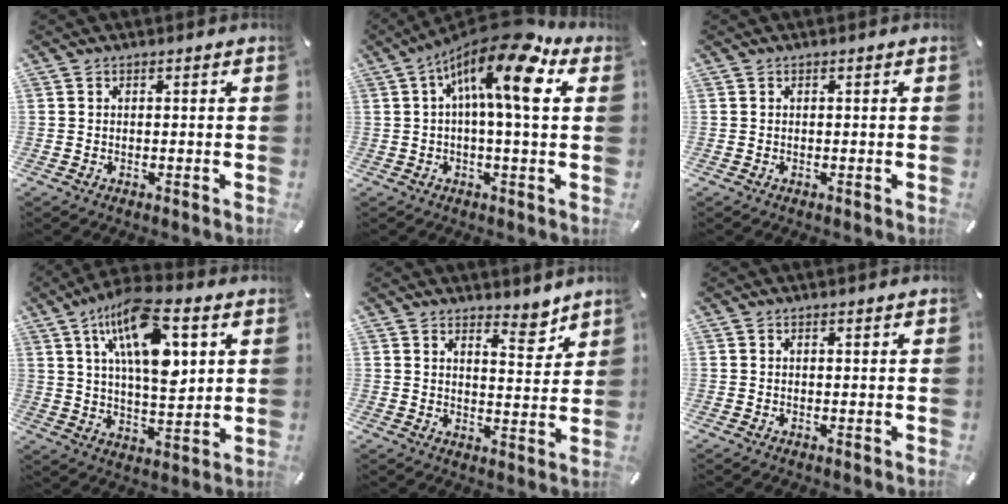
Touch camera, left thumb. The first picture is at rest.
{"total": 15.9, "force": [5.6, 4.1, 14.3], "torque": [-0.236, -0.032, 0.083]}
{"total": 0.0}
{"total": 17.5, "force": [7.7, 7.4, 13.9], "torque": [-0.249, -0.016, 0.124]}
{"total": 6.3, "force": [5.2, 2.7, 2.2], "torque": [-0.003, -0.047, 0.085]}
{"total": 0.0}